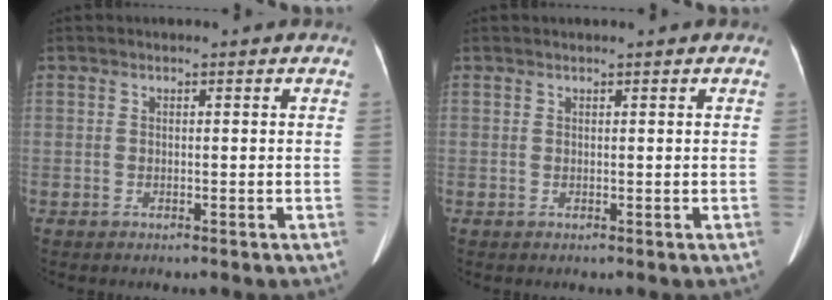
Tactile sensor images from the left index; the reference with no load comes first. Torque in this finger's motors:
{"motor_torque": [-0.61, 0.30, -0.62, -0.08]}